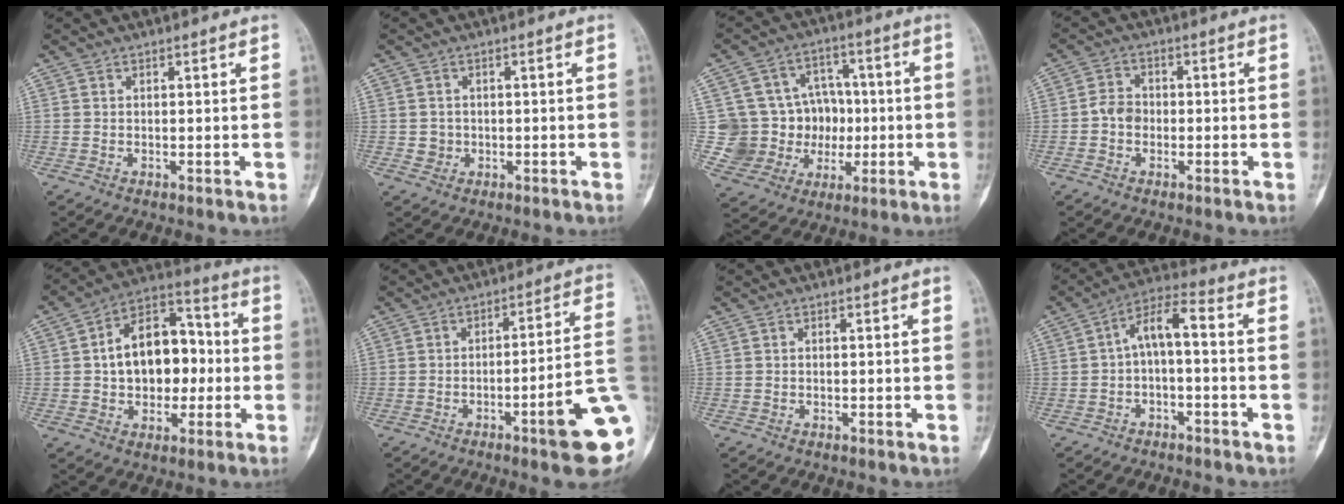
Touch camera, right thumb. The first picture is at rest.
{"total": 2.0, "force": [-0.3, 1.9, 0.4], "torque": [0.003, 0.007, -0.003]}
{"total": 14.4, "force": [-0.1, 12.9, 6.3], "torque": [-0.059, 0.030, 0.023]}
{"total": 3.7, "force": [-0.9, 2.9, 2.0], "torque": [-0.025, 0.013, -0.025]}
{"total": 16.0, "force": [-0.1, 10.9, 11.8], "torque": [-0.133, 0.039, -0.007]}
{"total": 14.1, "force": [-4.8, 1.6, 13.2], "torque": [-0.145, 0.029, -0.065]}
{"total": 0.0}
{"total": 7.3, "force": [-1.1, 2.9, 6.5], "torque": [-0.116, 0.050, -0.027]}